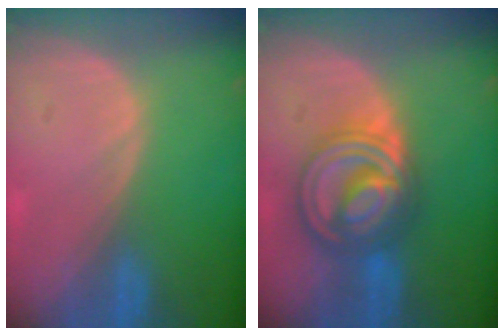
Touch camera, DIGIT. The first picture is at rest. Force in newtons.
{"total": 9.2, "press": 9.2, "slide": 0.7}